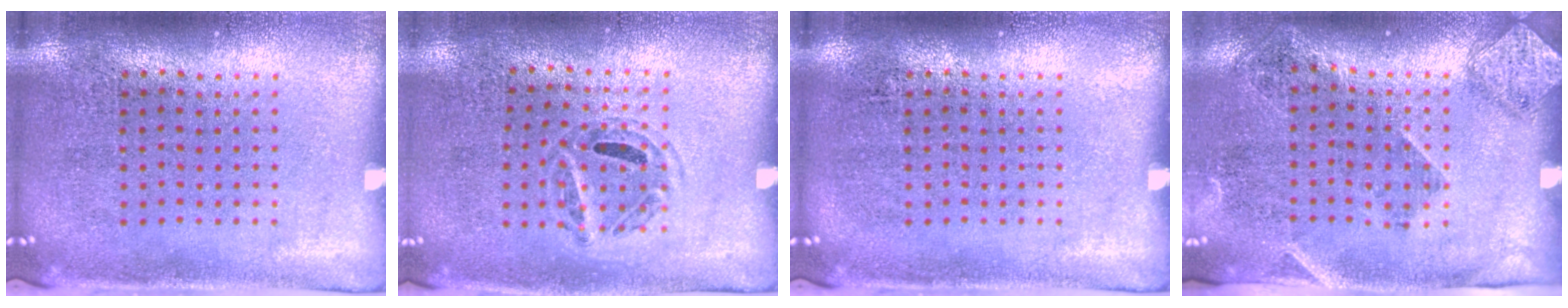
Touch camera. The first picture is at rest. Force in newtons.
{"total": 1.0, "press": 0.7, "slide": 0.7}
{"total": 0.0}
{"total": 1.8, "press": 1.2, "slide": 1.3}